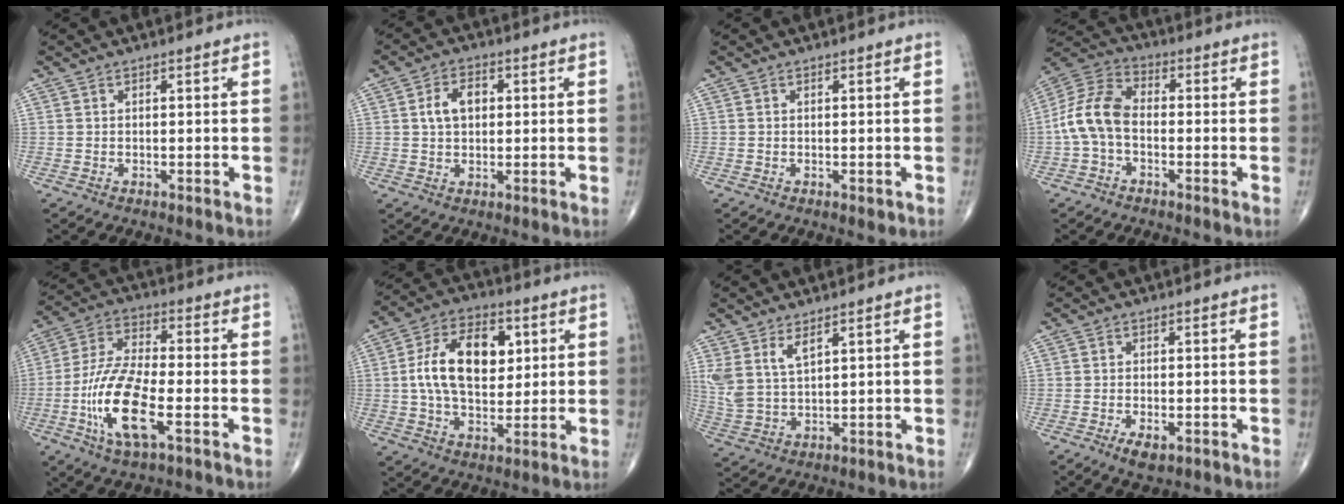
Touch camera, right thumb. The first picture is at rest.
{"total": 5.6, "force": [1.0, 3.7, 4.1], "torque": [-0.068, 0.009, 0.015]}
{"total": 0.7, "force": [-0.2, 0.4, 0.6], "torque": [-0.002, 0.000, -0.002]}
{"total": 10.3, "force": [-1.6, 6.4, 7.9], "torque": [-0.160, 0.032, -0.044]}
{"total": 14.4, "force": [-4.7, 4.9, 12.8], "torque": [-0.265, 0.016, -0.089]}
{"total": 15.6, "force": [2.8, 9.5, 12.1], "torque": [-0.186, 0.005, 0.045]}
{"total": 6.2, "force": [3.6, 2.6, 4.4], "torque": [-0.093, -0.017, 0.084]}
{"total": 3.2, "force": [-1.5, 1.4, 2.4], "torque": [-0.040, 0.000, -0.024]}